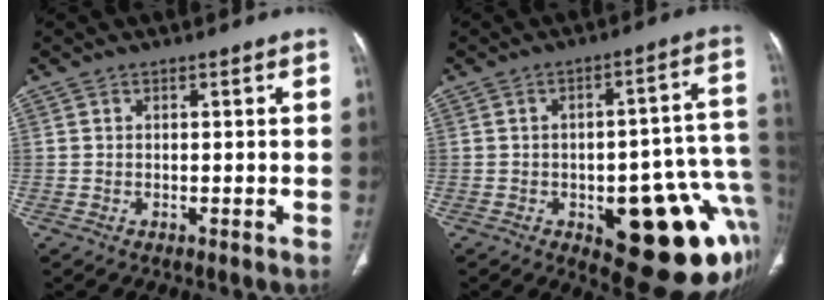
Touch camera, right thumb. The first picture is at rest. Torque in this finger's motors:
{"motor_torque": [2.68, 2.33, 1.22, -1.34, 0.32]}